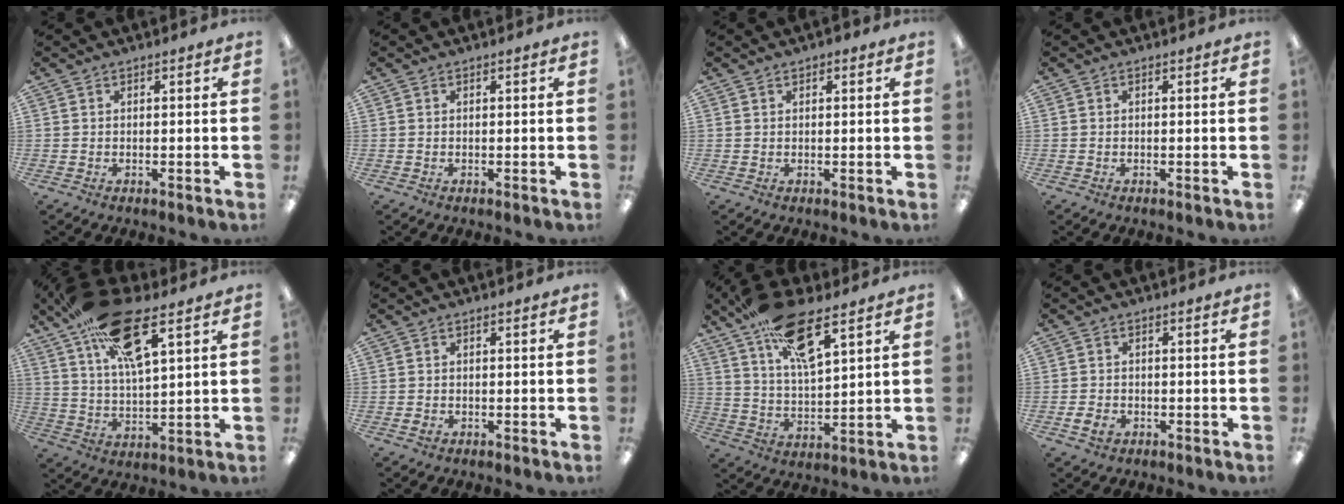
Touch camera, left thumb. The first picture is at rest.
{"total": 0.0}
{"total": 0.9, "force": [0.7, 0.5, 0.4], "torque": [-0.008, 0.003, 0.012]}
{"total": 0.0}
{"total": 20.3, "force": [11.9, 7.8, 14.5], "torque": [-0.252, -0.038, 0.204]}
{"total": 1.1, "force": [-0.4, 0.9, 0.5], "torque": [-0.008, 0.002, -0.007]}
{"total": 17.0, "force": [10.7, 6.0, 11.8], "torque": [-0.205, -0.044, 0.185]}
{"total": 3.0, "force": [-1.1, 2.2, 1.6], "torque": [-0.032, 0.003, -0.021]}